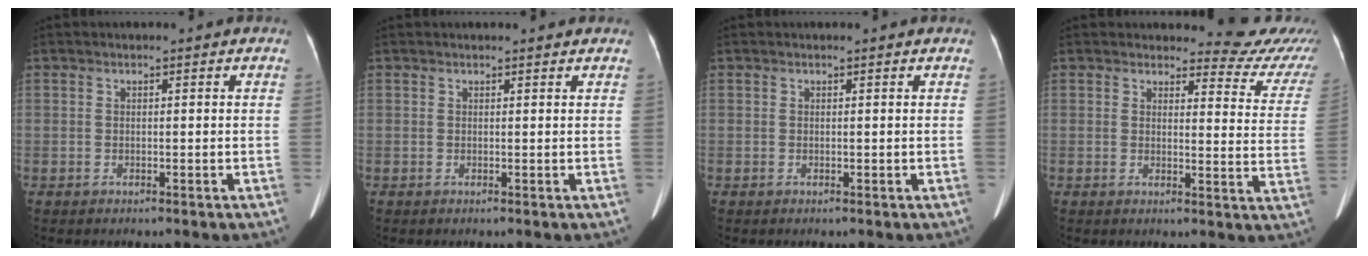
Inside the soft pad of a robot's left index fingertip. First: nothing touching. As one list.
[{"total": 1.7, "force": [1.7, 0.3, 0.4], "torque": [-0.013, 0.010, 0.018]}, {"total": 0.0}, {"total": 11.0, "force": [10.8, 2.2, 0.1], "torque": [0.034, -0.072, 0.087]}]